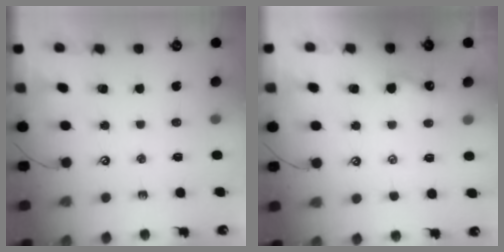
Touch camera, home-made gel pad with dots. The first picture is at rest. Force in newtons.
{"total": 3.6, "press": 3.6, "slide": 0.2}